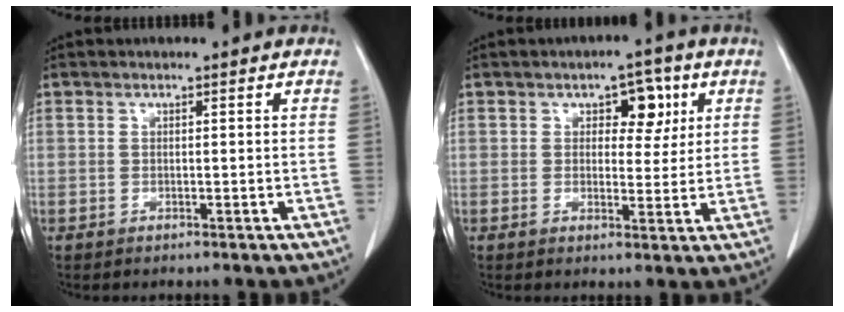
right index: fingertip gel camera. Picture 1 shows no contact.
{"total": 5.2, "force": [2.1, 3.0, 3.8], "torque": [-0.041, 0.009, 0.028]}